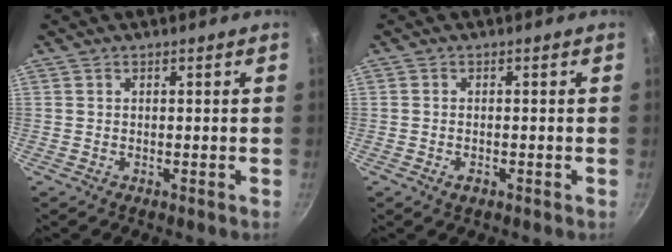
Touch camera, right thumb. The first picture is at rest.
{"total": 1.6, "force": [-0.8, 0.9, 1.1], "torque": [-0.023, 0.001, -0.016]}